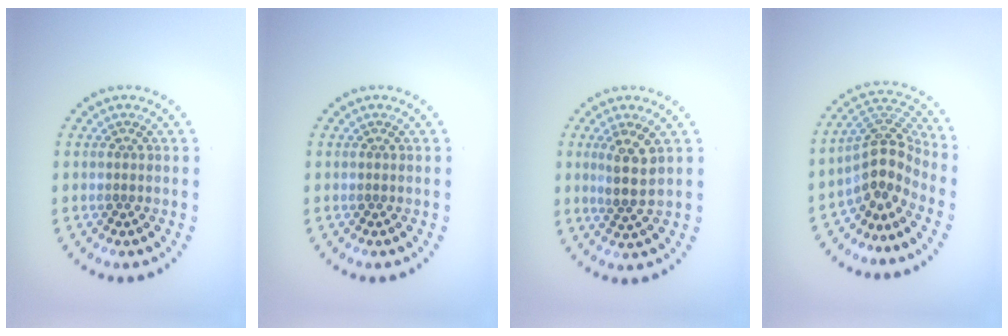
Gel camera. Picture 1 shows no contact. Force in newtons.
{"total": 0.0}
{"total": 2.8, "press": 2.4, "slide": 1.4}
{"total": 4.3, "press": 3.1, "slide": 3.0}